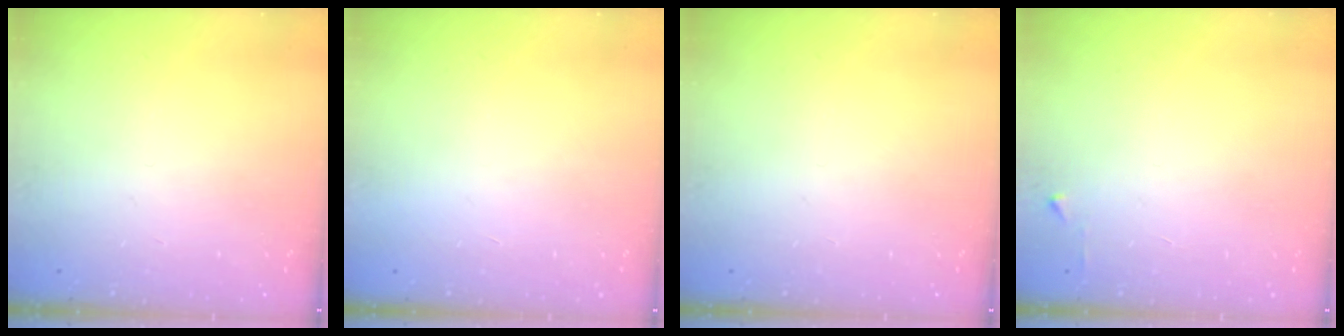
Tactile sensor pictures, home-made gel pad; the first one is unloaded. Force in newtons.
{"total": 1.6, "press": 1.6, "slide": 0.1}
{"total": 0.0}
{"total": 2.4, "press": 2.4, "slide": 0.3}